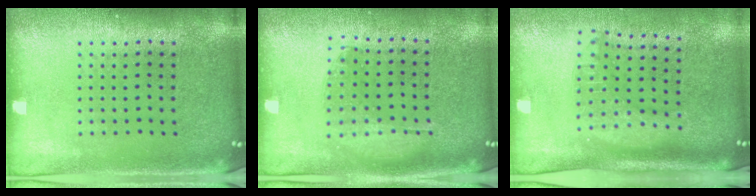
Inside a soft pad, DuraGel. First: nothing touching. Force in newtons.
{"total": 1.0, "press": 0.9, "slide": 0.4}
{"total": 1.9, "press": 1.5, "slide": 1.2}